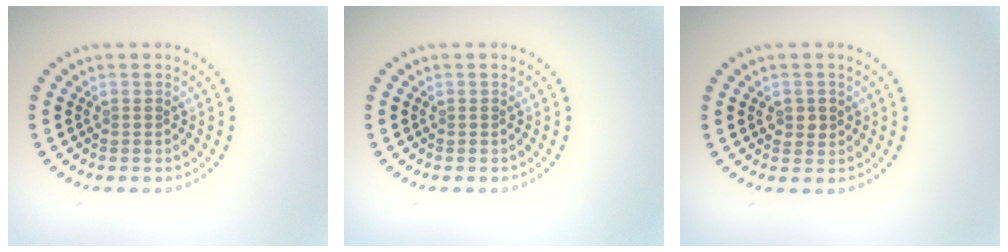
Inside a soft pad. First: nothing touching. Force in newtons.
{"total": 0.0}
{"total": 1.6, "press": 1.6, "slide": 0.1}